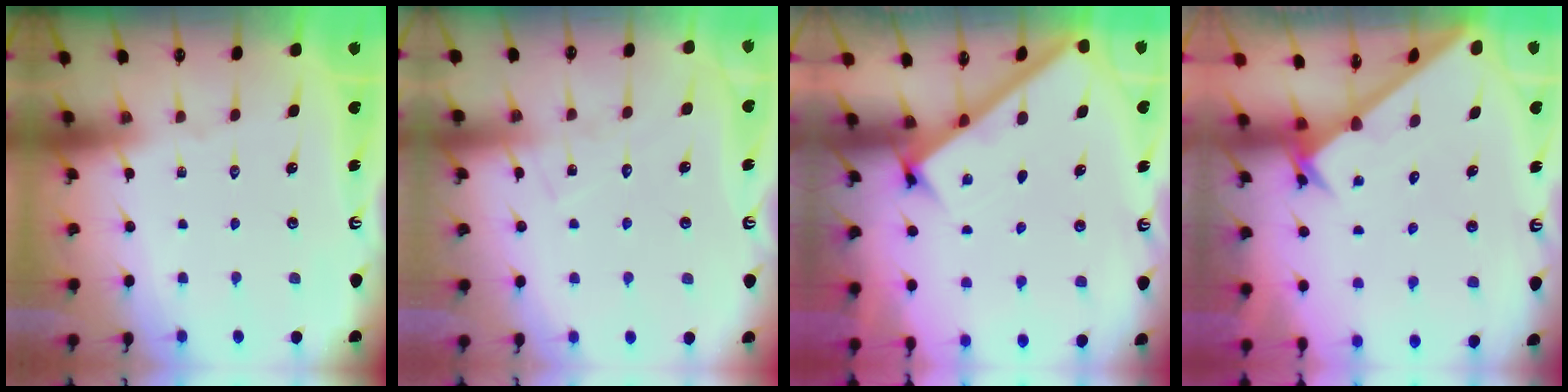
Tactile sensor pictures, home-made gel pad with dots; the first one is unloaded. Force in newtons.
{"total": 8.1, "press": 8.0, "slide": 0.3}
{"total": 2.5, "press": 2.5, "slide": 0.3}
{"total": 2.6, "press": 2.6, "slide": 0.2}